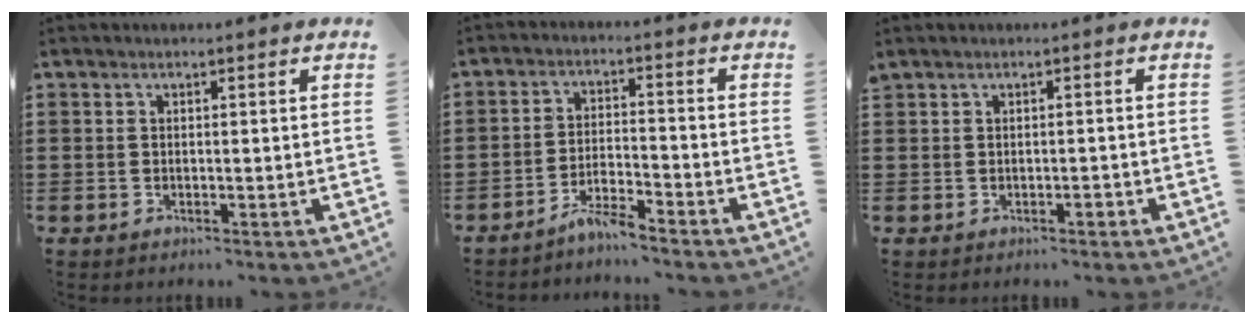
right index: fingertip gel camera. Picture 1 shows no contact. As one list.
[{"total": 3.7, "force": [-3.5, 0.1, 1.3], "torque": [-0.032, 0.004, -0.071]}, {"total": 0.8, "force": [-0.3, 0.4, 0.7], "torque": [-0.013, -0.001, -0.006]}]